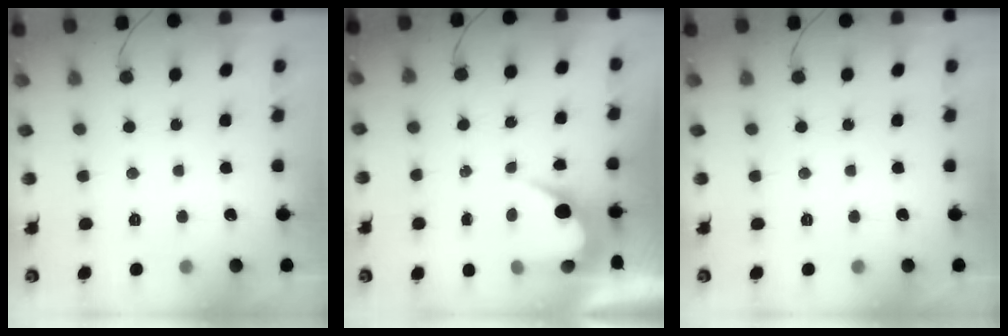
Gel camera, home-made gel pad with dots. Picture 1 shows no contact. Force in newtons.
{"total": 5.3, "press": 5.3, "slide": 0.3}
{"total": 0.0}